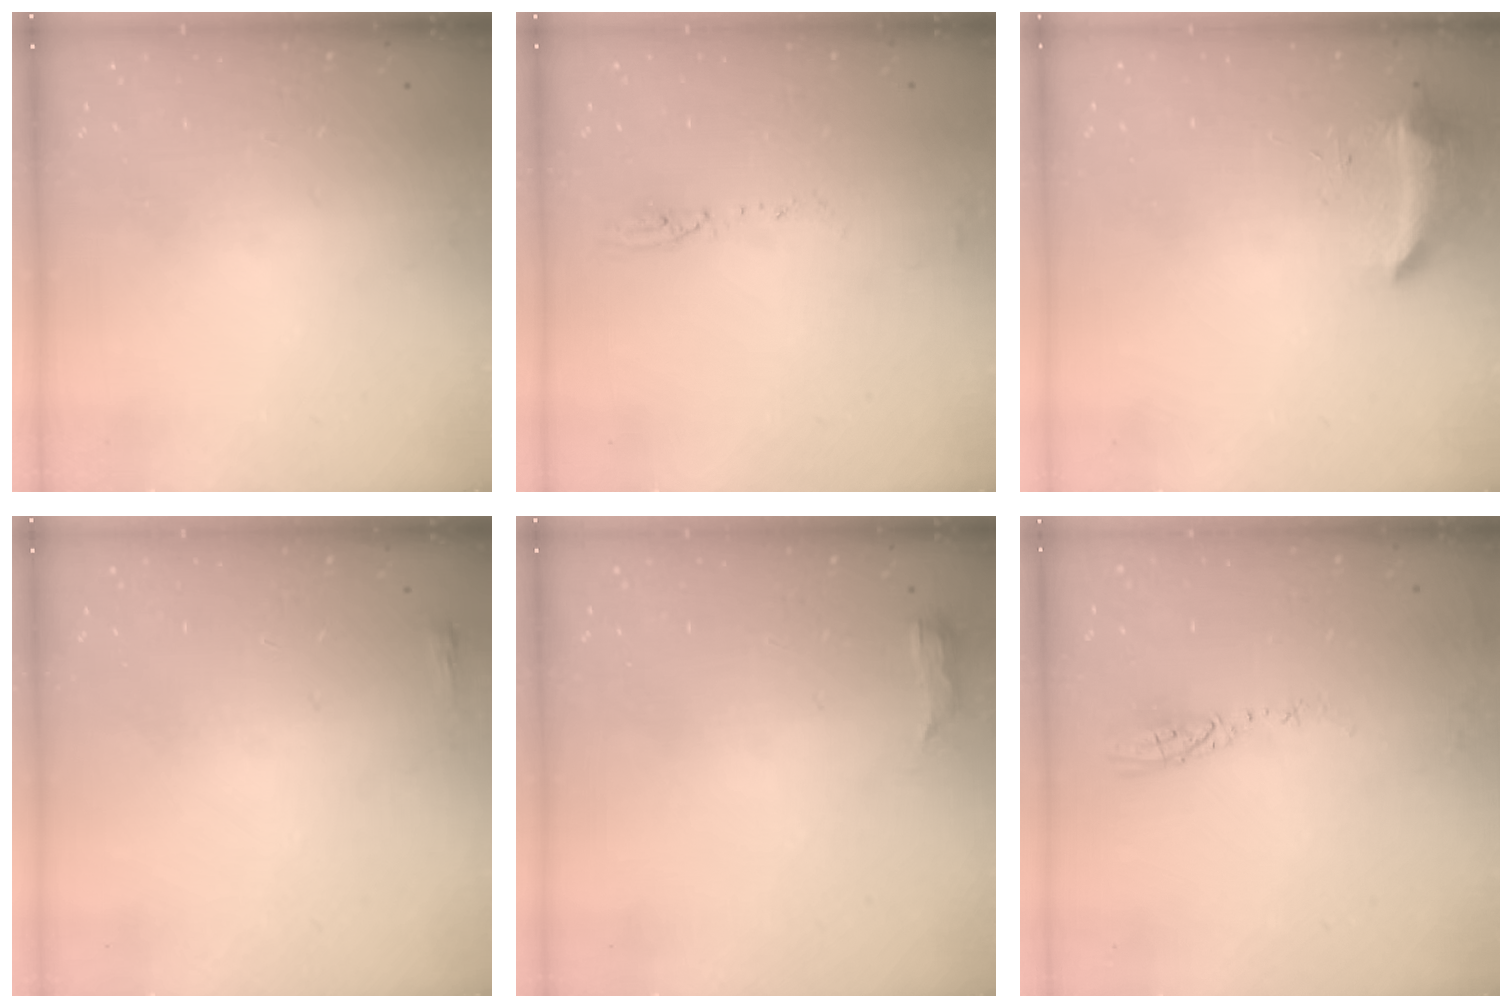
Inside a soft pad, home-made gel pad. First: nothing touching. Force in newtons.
{"total": 4.6, "press": 4.3, "slide": 1.6}
{"total": 9.1, "press": 8.8, "slide": 2.4}
{"total": 2.0, "press": 2.0, "slide": 0.5}
{"total": 5.1, "press": 4.8, "slide": 1.7}
{"total": 3.5, "press": 3.5, "slide": 0.3}